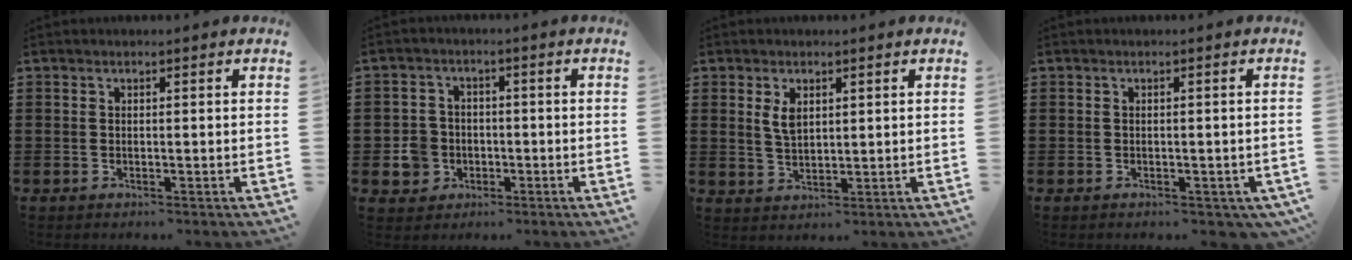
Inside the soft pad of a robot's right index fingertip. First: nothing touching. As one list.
[{"total": 4.8, "force": [-1.4, 4.3, 1.4], "torque": [-0.051, 0.005, -0.030]}, {"total": 3.2, "force": [1.4, 1.6, 2.3], "torque": [-0.051, 0.004, 0.025]}, {"total": 0.7, "force": [-0.4, 0.4, 0.3], "torque": [-0.008, 0.000, -0.008]}]